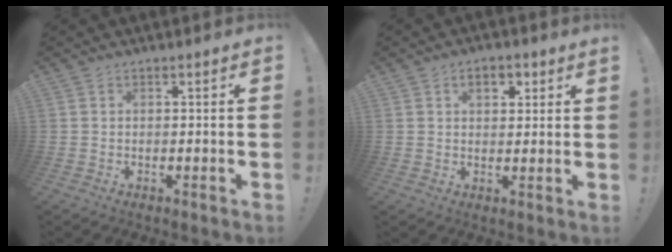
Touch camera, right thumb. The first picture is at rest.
{"total": 4.5, "force": [2.2, 2.4, 3.1], "torque": [-0.045, 0.001, 0.035]}